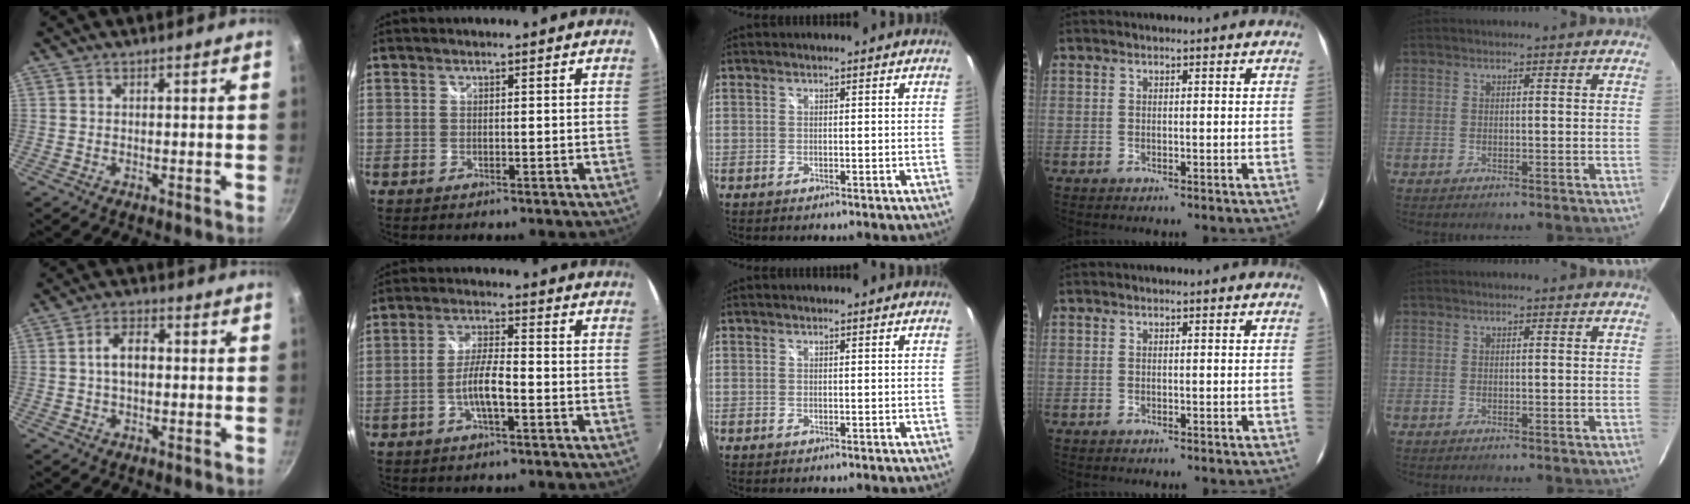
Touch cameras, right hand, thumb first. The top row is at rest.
{"thumb": {"total": 5.7, "force": [0.2, 3.5, 4.5], "torque": [-0.065, 0.017, -0.002]}, "index": {"total": 5.6, "force": [-2.3, 1.0, 5.0], "torque": [-0.100, 0.004, -0.042]}}